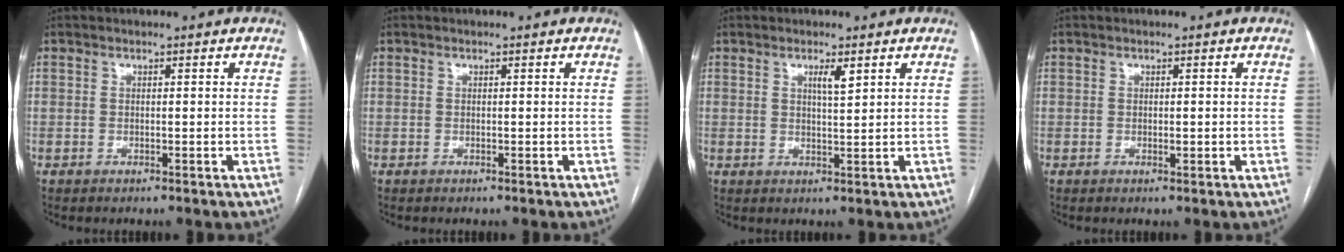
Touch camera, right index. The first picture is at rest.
{"total": 0.0}
{"total": 2.4, "force": [1.3, 0.2, 2.0], "torque": [-0.038, -0.002, 0.024]}
{"total": 0.8, "force": [-0.1, 0.3, 0.7], "torque": [-0.012, -0.001, 0.001]}